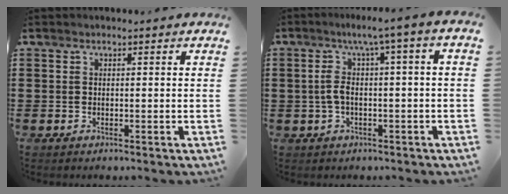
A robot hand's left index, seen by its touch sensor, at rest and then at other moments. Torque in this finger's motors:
{"motor_torque": [1.33, -0.81, 0.46, 0.18]}